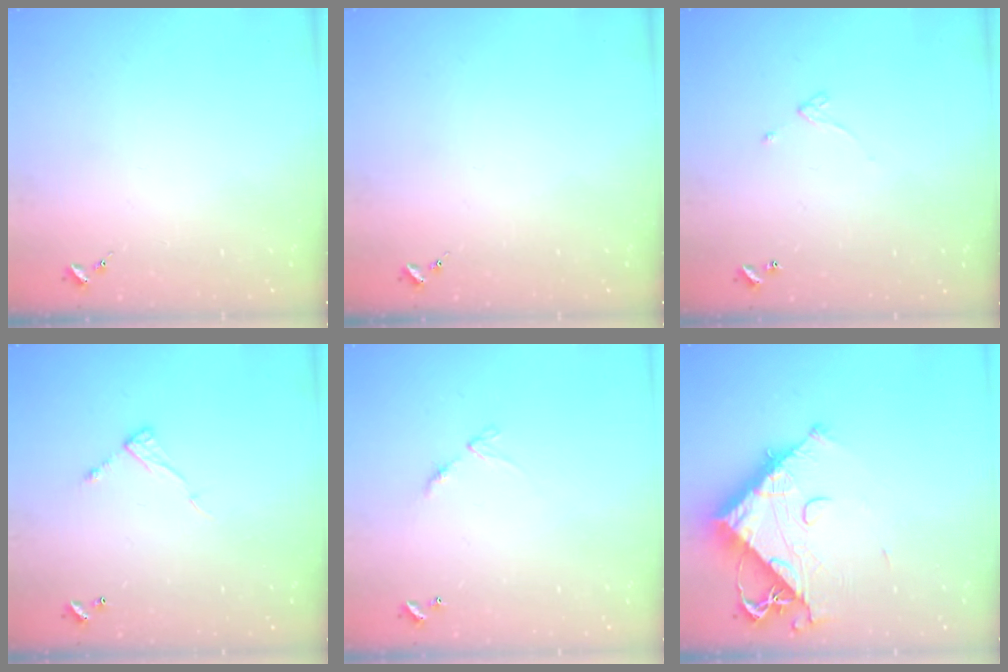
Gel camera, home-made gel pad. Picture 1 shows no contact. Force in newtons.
{"total": 0.0}
{"total": 3.2, "press": 3.2, "slide": 0.4}
{"total": 6.6, "press": 6.6, "slide": 0.3}
{"total": 6.2, "press": 6.2, "slide": 0.7}
{"total": 12.7, "press": 12.7, "slide": 1.5}